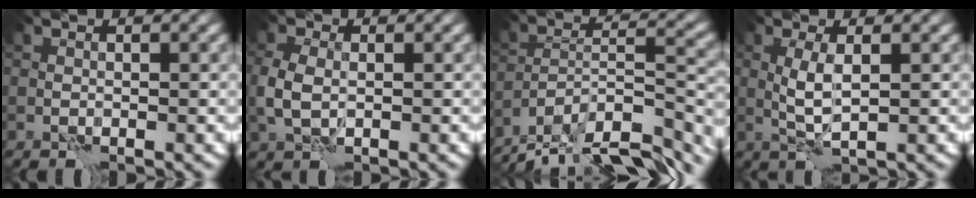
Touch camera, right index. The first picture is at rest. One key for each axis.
{"total": 2.9, "fx": 0.0, "fy": 1.9, "fz": 2.1, "tx": -0.057, "ty": -0.002, "tz": -0.004}
{"total": 13.5, "fx": -11.6, "fy": 3.9, "fz": 5.8, "tx": -0.095, "ty": 0.012, "tz": -0.169}
{"total": 2.4, "fx": 0.6, "fy": 0.4, "fz": 2.3, "tx": -0.055, "ty": 0.002, "tz": 0.012}